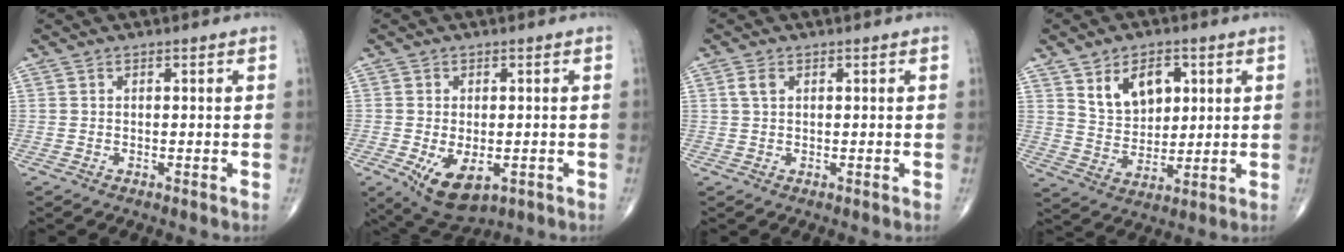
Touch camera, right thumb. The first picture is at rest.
{"total": 8.3, "force": [-2.5, 4.6, 6.4], "torque": [-0.101, -0.011, -0.027]}
{"total": 1.8, "force": [0.7, 1.1, 1.3], "torque": [-0.031, 0.006, 0.015]}
{"total": 10.2, "force": [4.1, 6.7, 6.5], "torque": [-0.080, -0.022, 0.080]}